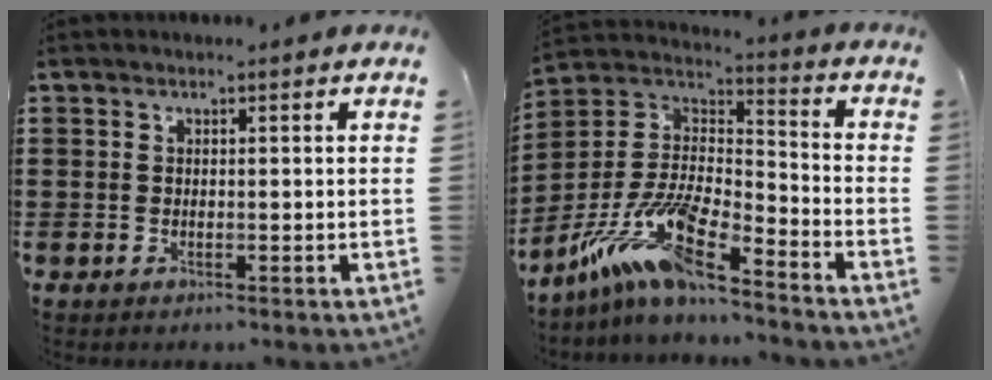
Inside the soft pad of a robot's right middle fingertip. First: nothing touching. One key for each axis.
{"total": 13.2, "fx": -9.8, "fy": 2.4, "fz": 8.4, "tx": -0.191, "ty": 0.005, "tz": -0.198}